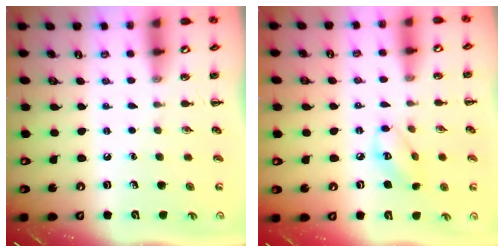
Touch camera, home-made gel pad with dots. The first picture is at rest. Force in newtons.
{"total": 6.3, "press": 6.3, "slide": 0.7}